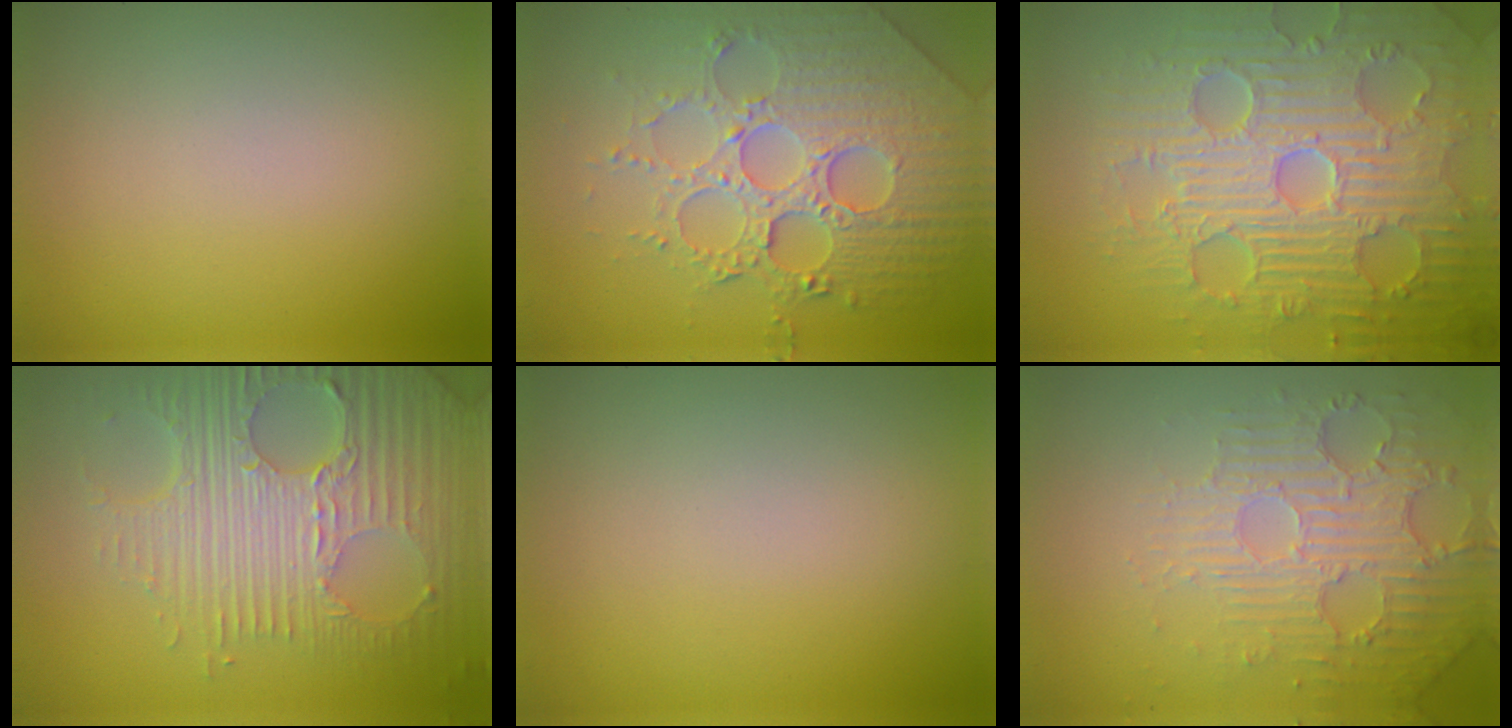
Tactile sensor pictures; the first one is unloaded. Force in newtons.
{"total": 8.2, "press": 6.0, "slide": 5.5}
{"total": 9.5, "press": 6.8, "slide": 6.6}
{"total": 8.2, "press": 5.8, "slide": 5.8}
{"total": 0.0}
{"total": 5.0, "press": 3.6, "slide": 3.5}